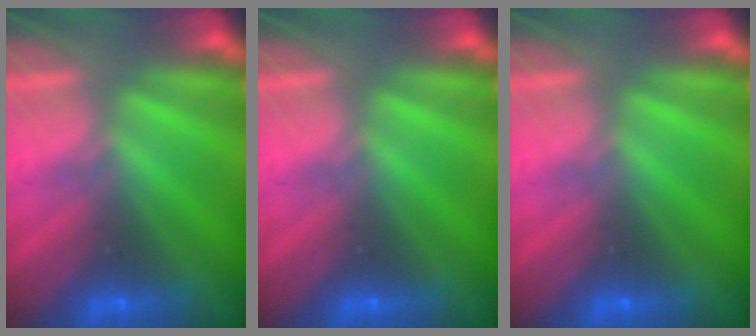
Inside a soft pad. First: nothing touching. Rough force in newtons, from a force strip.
{"total": 0.0}
{"total": 0.0}